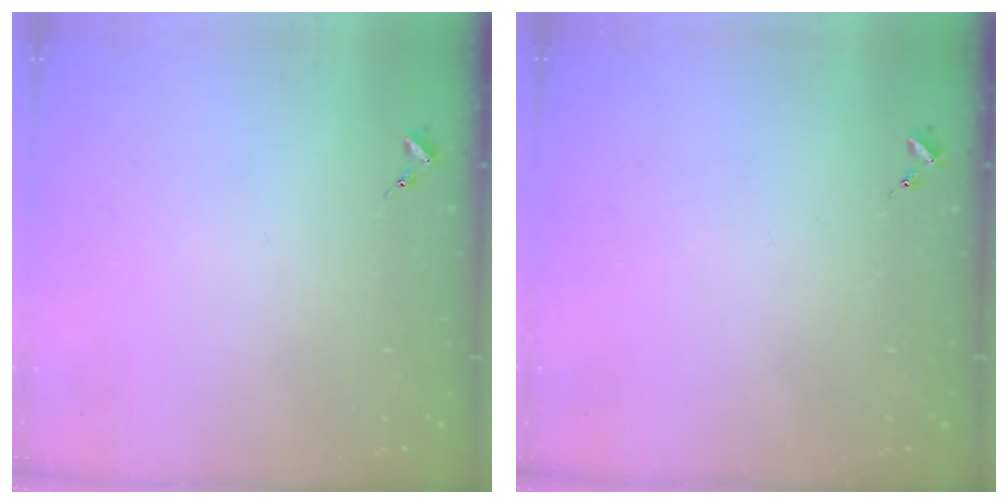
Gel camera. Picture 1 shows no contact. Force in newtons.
{"total": 0.0}